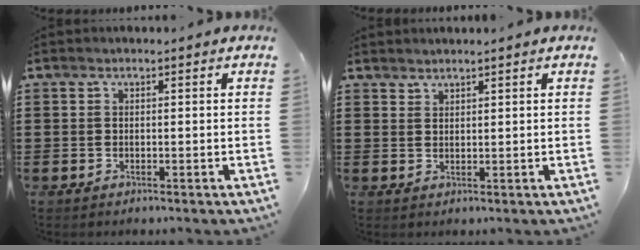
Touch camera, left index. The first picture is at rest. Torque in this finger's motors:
{"motor_torque": [-0.17, 0.33, -0.02, -0.01]}